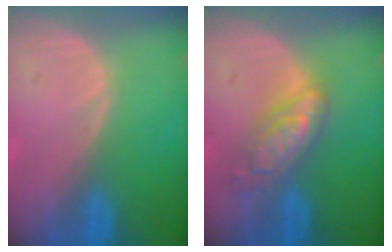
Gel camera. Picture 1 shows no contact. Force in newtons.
{"total": 6.3, "press": 6.3, "slide": 0.4}